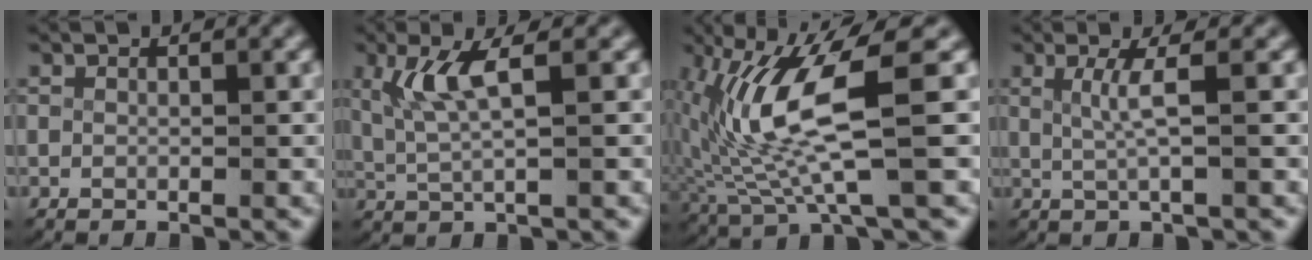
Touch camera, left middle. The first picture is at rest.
{"total": 3.7, "force": [1.1, 1.0, 3.4], "torque": [-0.084, -0.005, 0.028]}
{"total": 8.1, "force": [0.1, 2.9, 7.5], "torque": [-0.158, -0.009, 0.013]}
{"total": 2.4, "force": [0.3, -0.4, 2.4], "torque": [-0.049, -0.005, 0.011]}